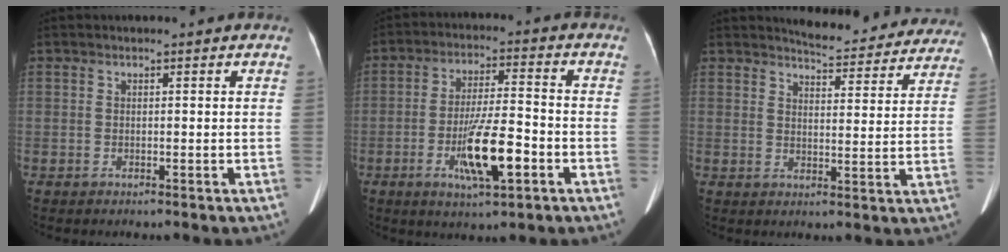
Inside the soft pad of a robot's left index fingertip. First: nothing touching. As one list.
[{"total": 10.3, "force": [-4.1, 1.7, 9.3], "torque": [-0.175, -0.009, -0.069]}, {"total": 15.5, "force": [14.8, 3.2, 3.5], "torque": [-0.022, -0.035, 0.159]}]